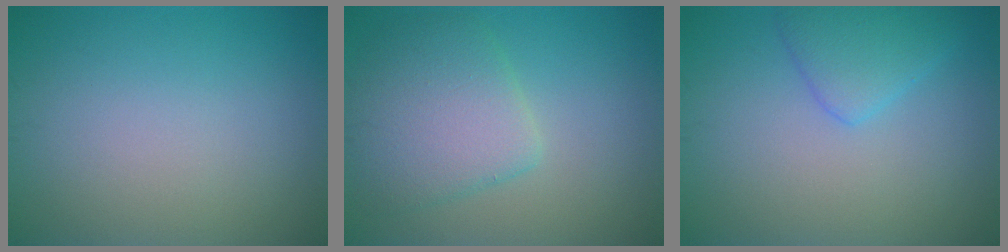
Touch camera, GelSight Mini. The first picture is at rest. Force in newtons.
{"total": 5.2, "press": 5.2, "slide": 0.2}
{"total": 2.8, "press": 2.8, "slide": 0.1}